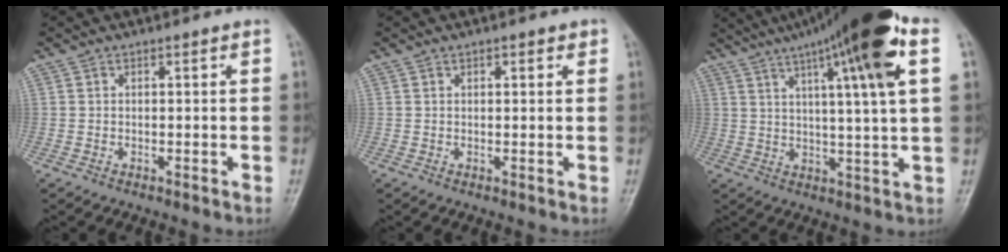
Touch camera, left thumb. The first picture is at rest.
{"total": 2.0, "force": [1.1, 1.0, 1.4], "torque": [-0.012, -0.002, 0.012]}
{"total": 20.3, "force": [9.5, 2.1, 17.8], "torque": [-0.273, 0.005, 0.139]}